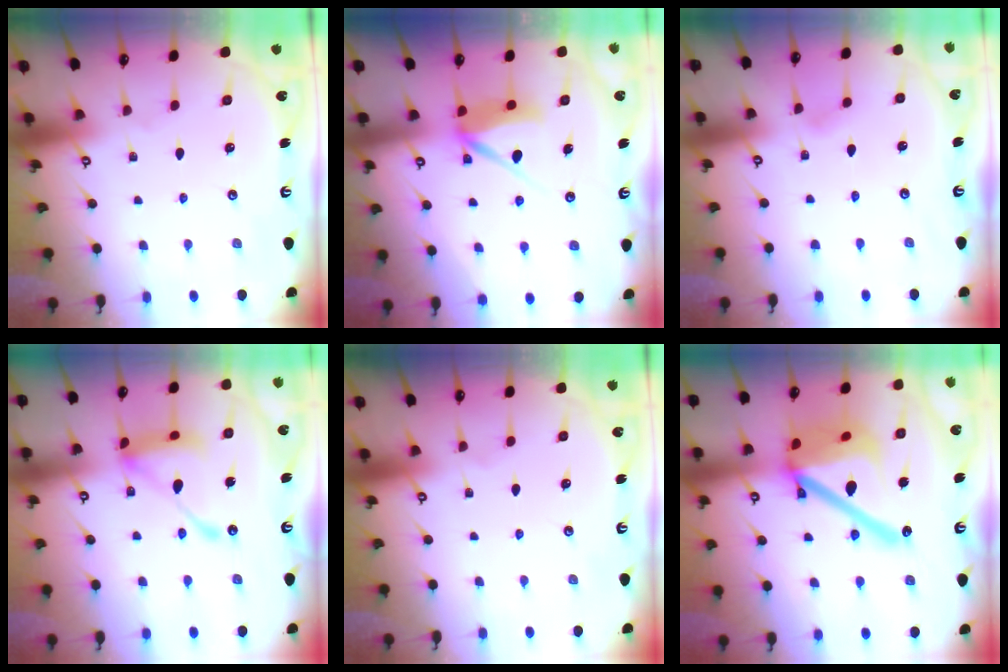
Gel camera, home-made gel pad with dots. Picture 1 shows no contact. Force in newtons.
{"total": 7.5, "press": 7.5, "slide": 0.1}
{"total": 2.5, "press": 2.5, "slide": 0.4}
{"total": 15.6, "press": 15.6, "slide": 1.4}
{"total": 0.0}
{"total": 21.7, "press": 21.5, "slide": 2.8}